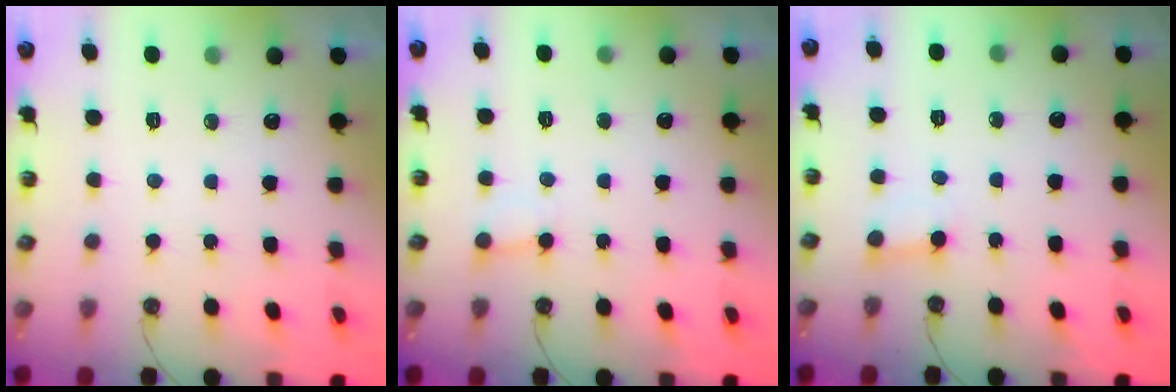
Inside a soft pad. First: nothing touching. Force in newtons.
{"total": 3.8, "press": 3.7, "slide": 0.3}
{"total": 2.7, "press": 2.7, "slide": 0.2}